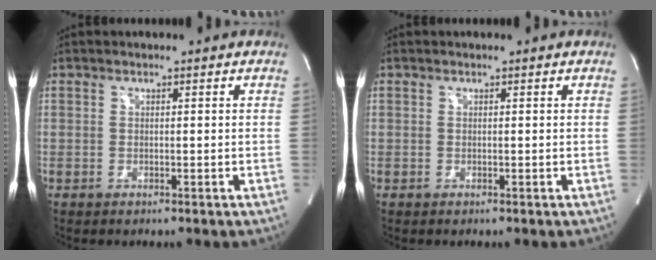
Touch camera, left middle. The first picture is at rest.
{"total": 0.0}